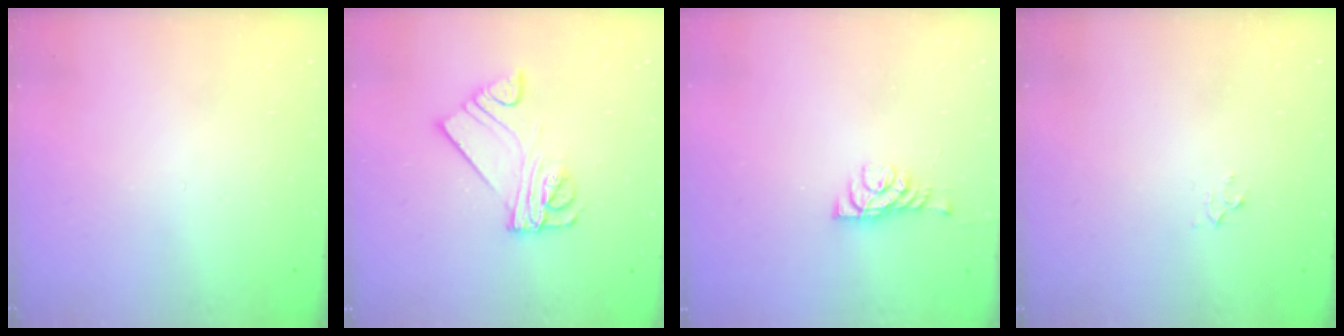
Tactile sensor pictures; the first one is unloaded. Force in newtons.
{"total": 9.3, "press": 9.3, "slide": 0.9}
{"total": 6.1, "press": 6.1, "slide": 0.4}
{"total": 2.3, "press": 2.3, "slide": 0.2}